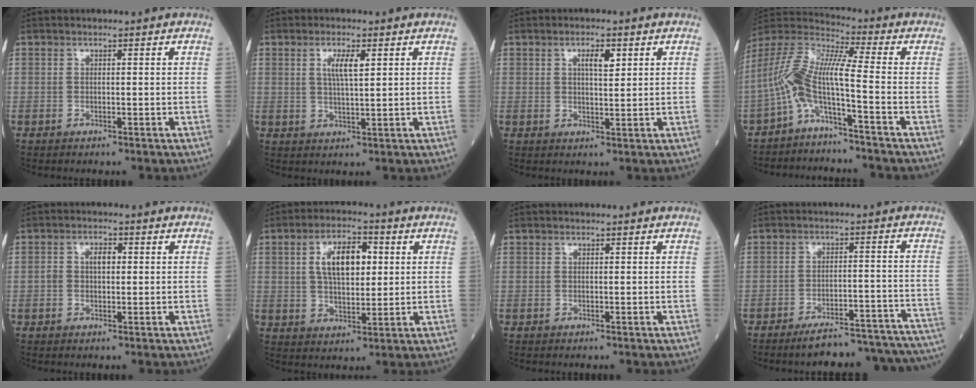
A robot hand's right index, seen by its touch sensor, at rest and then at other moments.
{"total": 3.9, "force": [1.5, 0.6, 3.6], "torque": [-0.069, 0.001, 0.026]}
{"total": 3.3, "force": [1.5, 0.9, 2.8], "torque": [-0.048, 0.001, 0.024]}
{"total": 8.9, "force": [-4.0, -0.1, 8.0], "torque": [-0.172, 0.029, -0.084]}
{"total": 3.0, "force": [0.4, 1.7, 2.5], "torque": [-0.049, 0.014, 0.009]}
{"total": 8.9, "force": [2.3, 4.0, 7.6], "torque": [-0.139, 0.016, 0.040]}
{"total": 0.0}
{"total": 19.6, "force": [-18.3, 1.7, 6.9], "torque": [-0.037, 0.021, -0.234]}